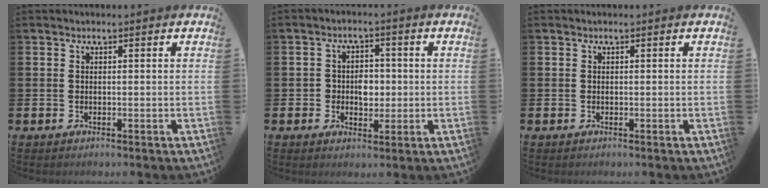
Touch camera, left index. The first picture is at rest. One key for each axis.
{"total": 3.5, "fx": -0.2, "fy": 3.0, "fz": 1.8, "tx": -0.027, "ty": 0.004, "tz": -0.014}
{"total": 0.0}